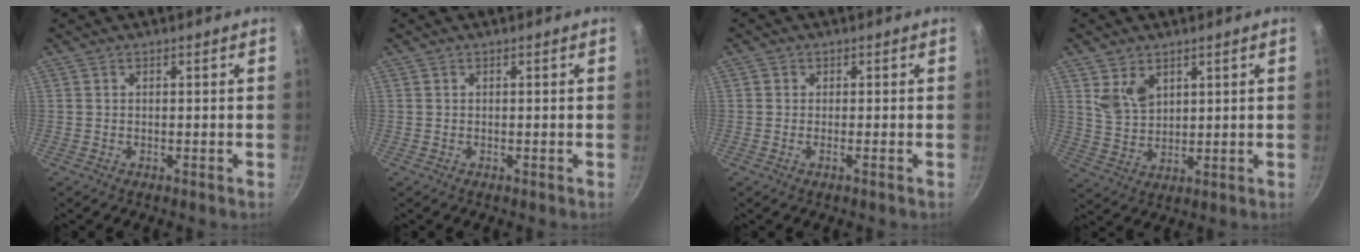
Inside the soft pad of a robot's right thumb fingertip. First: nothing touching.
{"total": 0.0}
{"total": 0.9, "force": [-0.5, 0.3, 0.7], "torque": [-0.022, 0.002, -0.014]}
{"total": 6.5, "force": [3.1, 4.3, 3.8], "torque": [-0.055, -0.023, 0.067]}